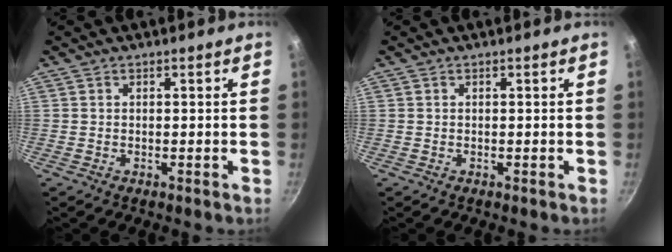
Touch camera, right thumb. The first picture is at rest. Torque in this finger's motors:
{"motor_torque": [-0.16, -0.08, 0.20, 0.00, 0.01]}